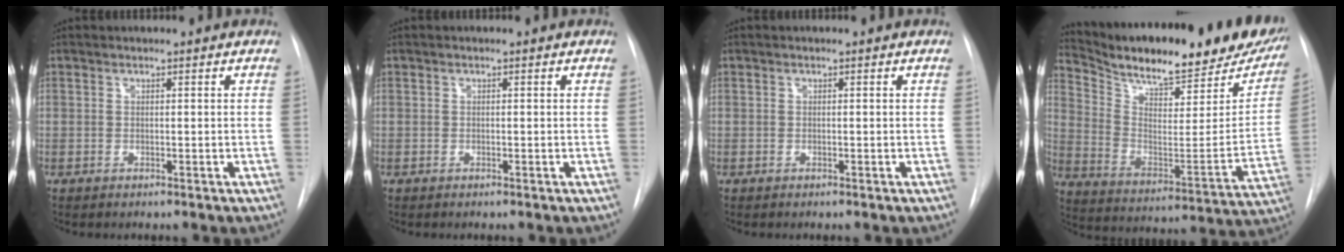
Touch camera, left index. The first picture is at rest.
{"total": 0.0}
{"total": 0.0}
{"total": 29.0, "force": [24.3, 6.3, 14.4], "torque": [-0.230, -0.054, 0.336]}